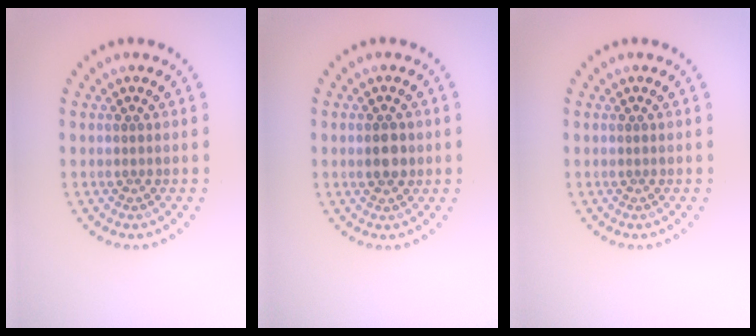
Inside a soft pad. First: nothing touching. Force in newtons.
{"total": 2.0, "press": 2.0, "slide": 0.1}
{"total": 0.0}